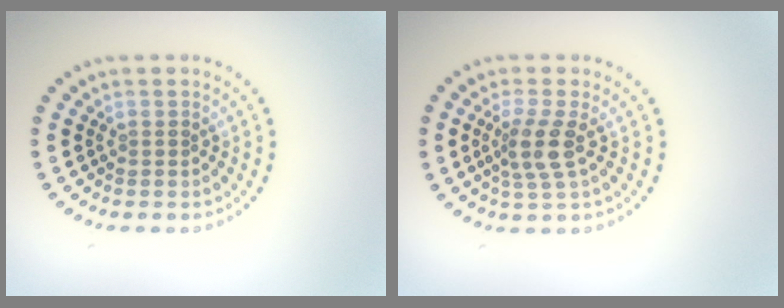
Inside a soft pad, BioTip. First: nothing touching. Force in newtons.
{"total": 2.9, "press": 2.3, "slide": 1.8}